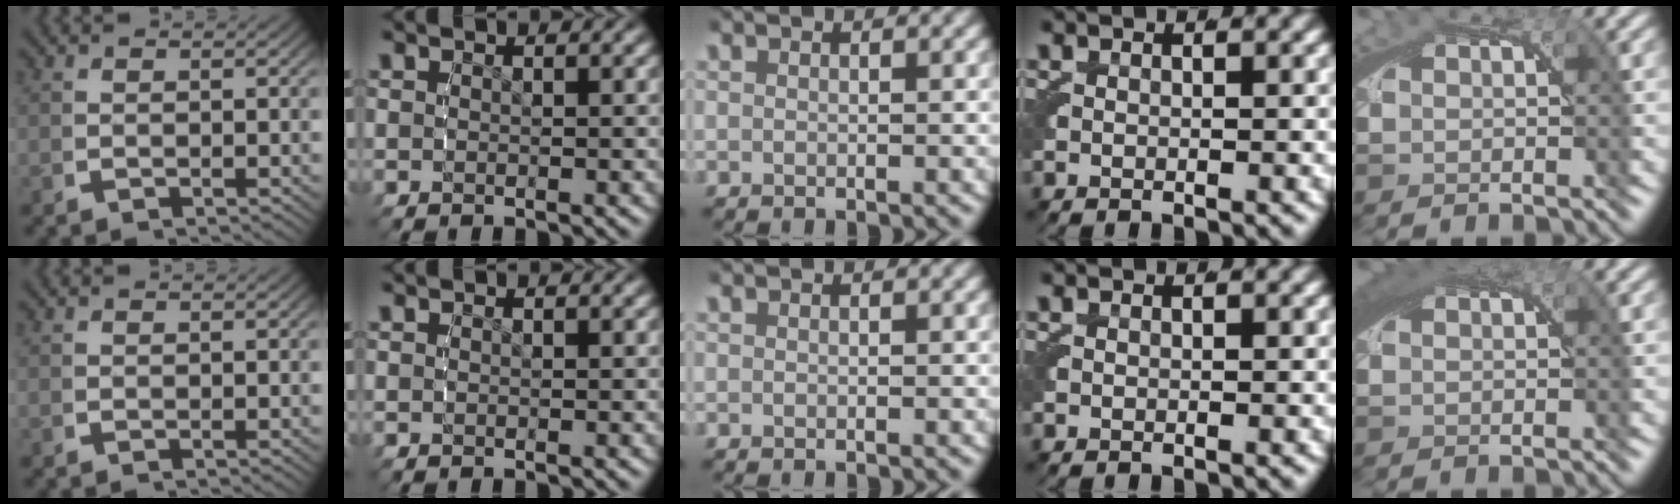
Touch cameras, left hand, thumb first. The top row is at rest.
{"little": {"total": 2.6, "force": [0.9, 1.2, 2.1], "torque": [-0.039, -0.001, 0.016]}}